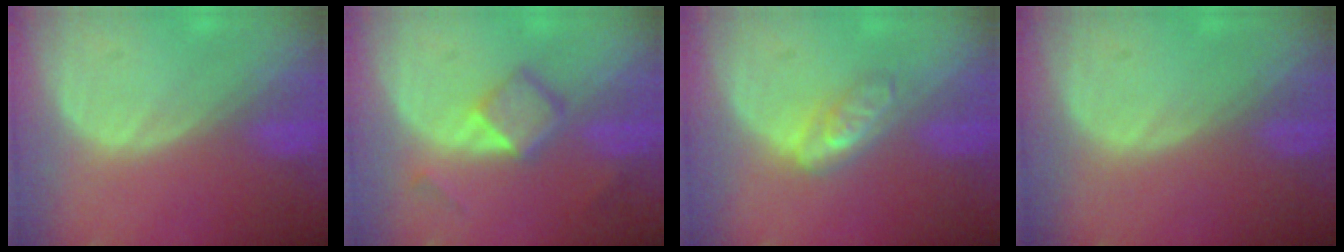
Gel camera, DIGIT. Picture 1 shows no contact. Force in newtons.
{"total": 5.0, "press": 4.6, "slide": 1.9}
{"total": 4.7, "press": 4.2, "slide": 2.2}
{"total": 0.0}